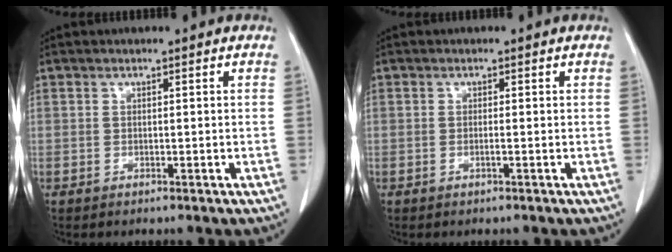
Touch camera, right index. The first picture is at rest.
{"total": 0.6, "force": [-0.2, -0.1, 0.5], "torque": [-0.010, 0.001, -0.002]}